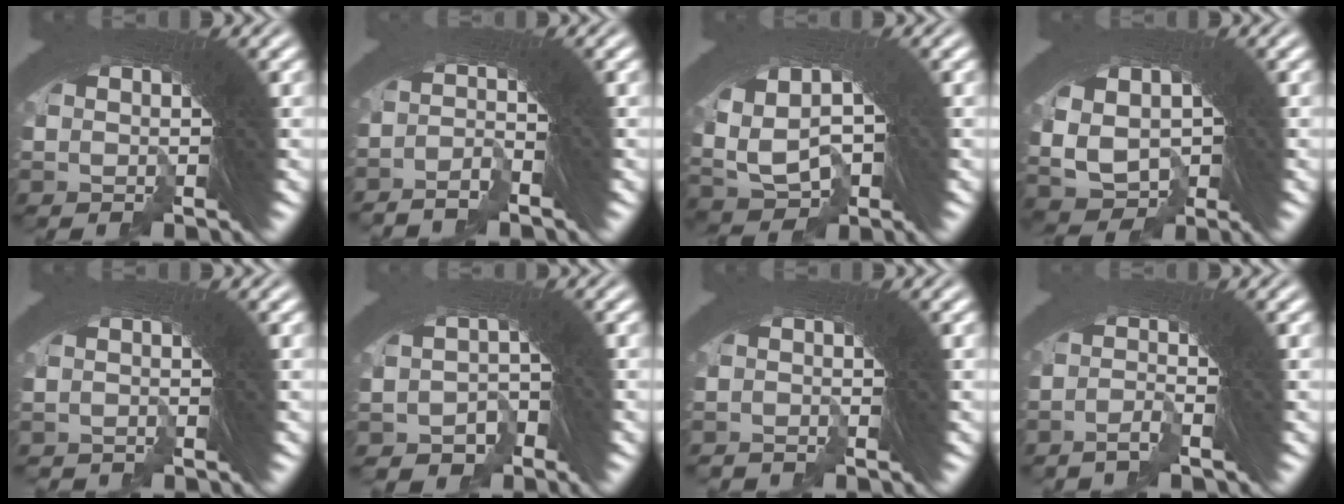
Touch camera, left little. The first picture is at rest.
{"total": 3.6, "force": [-3.4, 0.3, -1.0], "torque": [0.017, -0.006, -0.061]}
{"total": 6.6, "force": [-2.4, 5.6, 2.5], "torque": [-0.088, -0.025, -0.026]}
{"total": 7.0, "force": [-3.1, 5.9, 2.0], "torque": [-0.088, -0.044, -0.033]}
{"total": 1.7, "force": [-1.0, 0.0, -1.4], "torque": [0.017, -0.003, -0.017]}
{"total": 6.5, "force": [-4.8, 4.0, -1.6], "torque": [-0.015, -0.036, -0.071]}
{"total": 2.2, "force": [-1.8, -0.1, -1.3], "torque": [0.013, -0.008, -0.029]}
{"total": 2.2, "force": [-2.2, 0.1, 0.1], "torque": [0.006, 0.003, -0.046]}